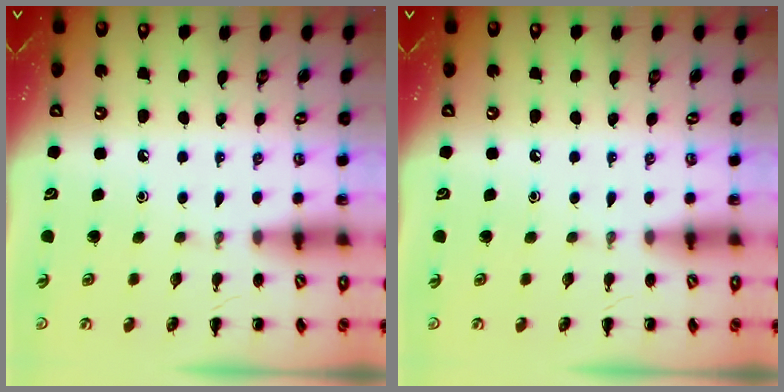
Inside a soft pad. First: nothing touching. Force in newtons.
{"total": 0.0}